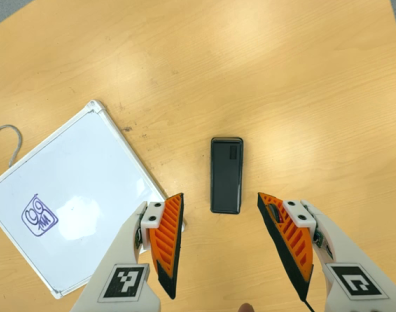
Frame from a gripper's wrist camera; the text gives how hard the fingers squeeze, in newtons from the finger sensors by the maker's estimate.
{"total": 0.0}